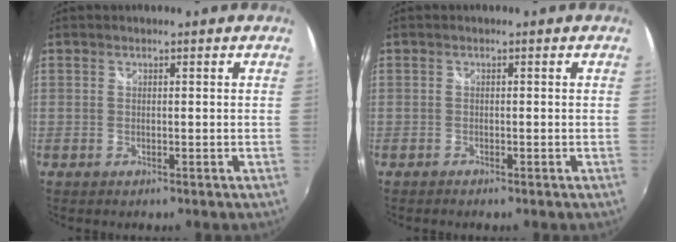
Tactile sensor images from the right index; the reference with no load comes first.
{"total": 0.7, "force": [-0.6, 0.3, 0.2], "torque": [-0.008, -0.003, -0.013]}